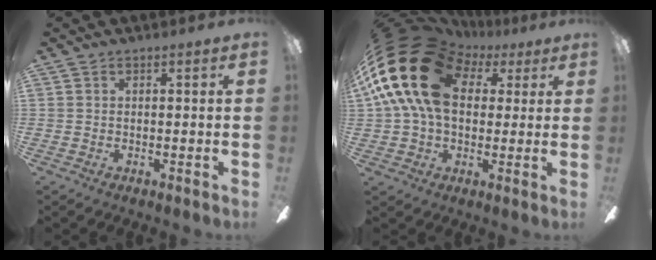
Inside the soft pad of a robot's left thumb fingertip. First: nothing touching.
{"total": 25.2, "force": [6.9, 17.3, 17.0], "torque": [-0.353, -0.021, 0.116]}